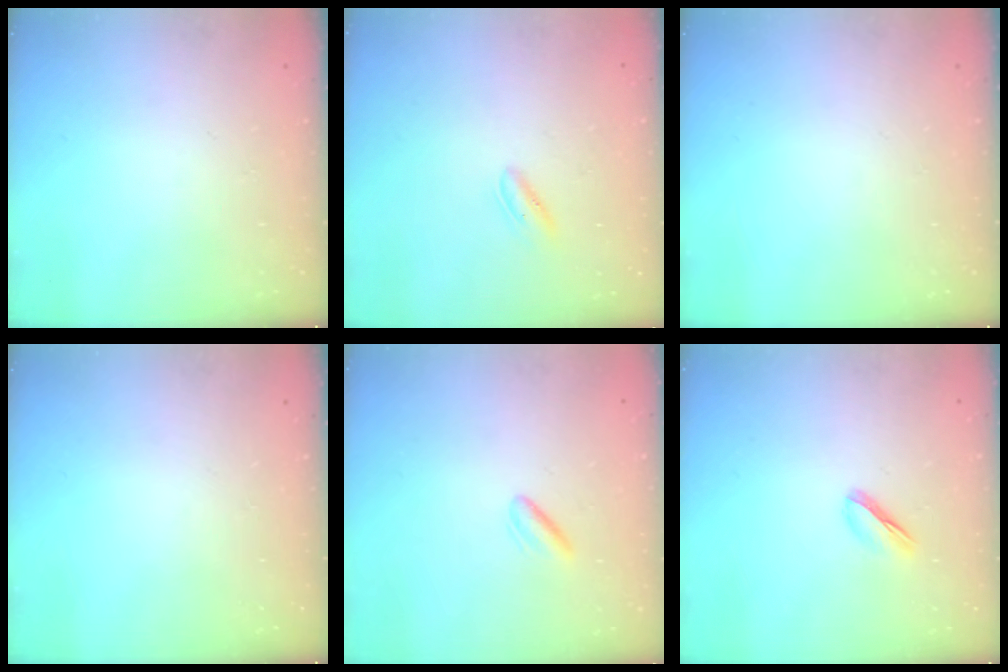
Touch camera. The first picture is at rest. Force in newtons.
{"total": 1.3, "press": 1.1, "slide": 0.6}
{"total": 0.0}
{"total": 0.0}
{"total": 2.9, "press": 2.6, "slide": 1.3}
{"total": 4.2, "press": 4.0, "slide": 1.2}